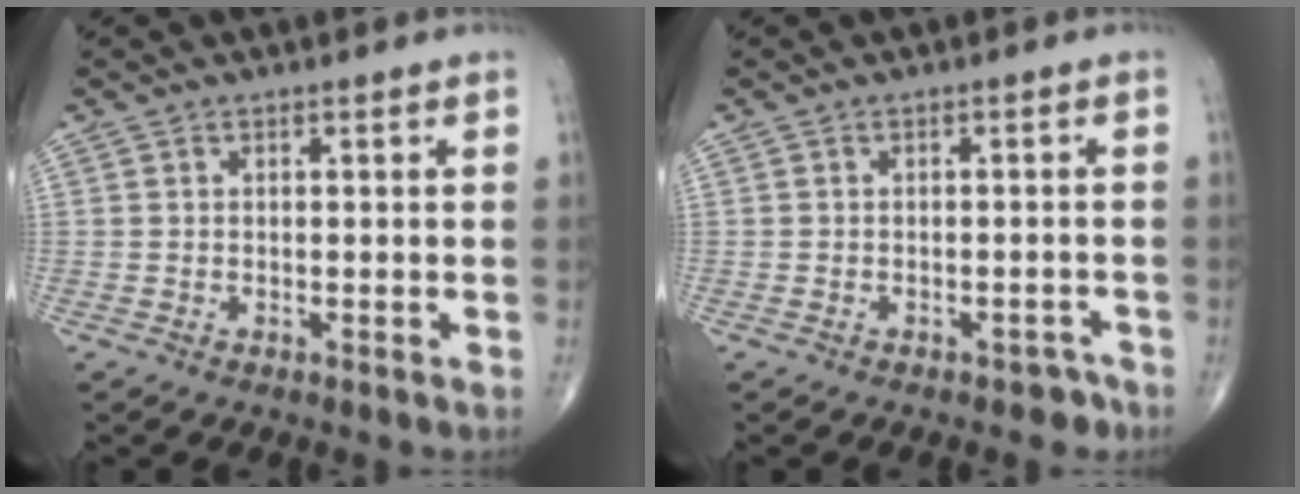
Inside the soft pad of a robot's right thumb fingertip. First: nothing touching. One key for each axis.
{"total": 2.5, "fx": -1.9, "fy": 1.5, "fz": 0.6, "tx": -0.002, "ty": 0.018, "tz": -0.022}